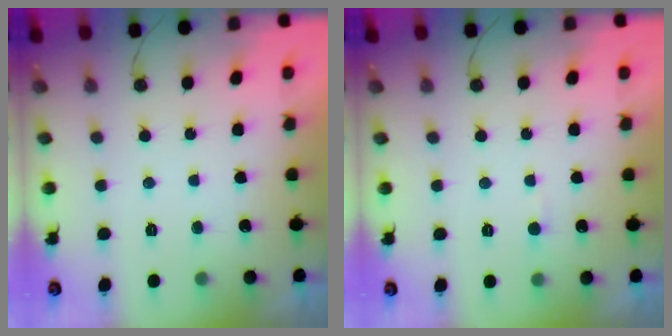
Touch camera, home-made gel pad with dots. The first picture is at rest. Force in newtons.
{"total": 2.3, "press": 2.3, "slide": 0.3}